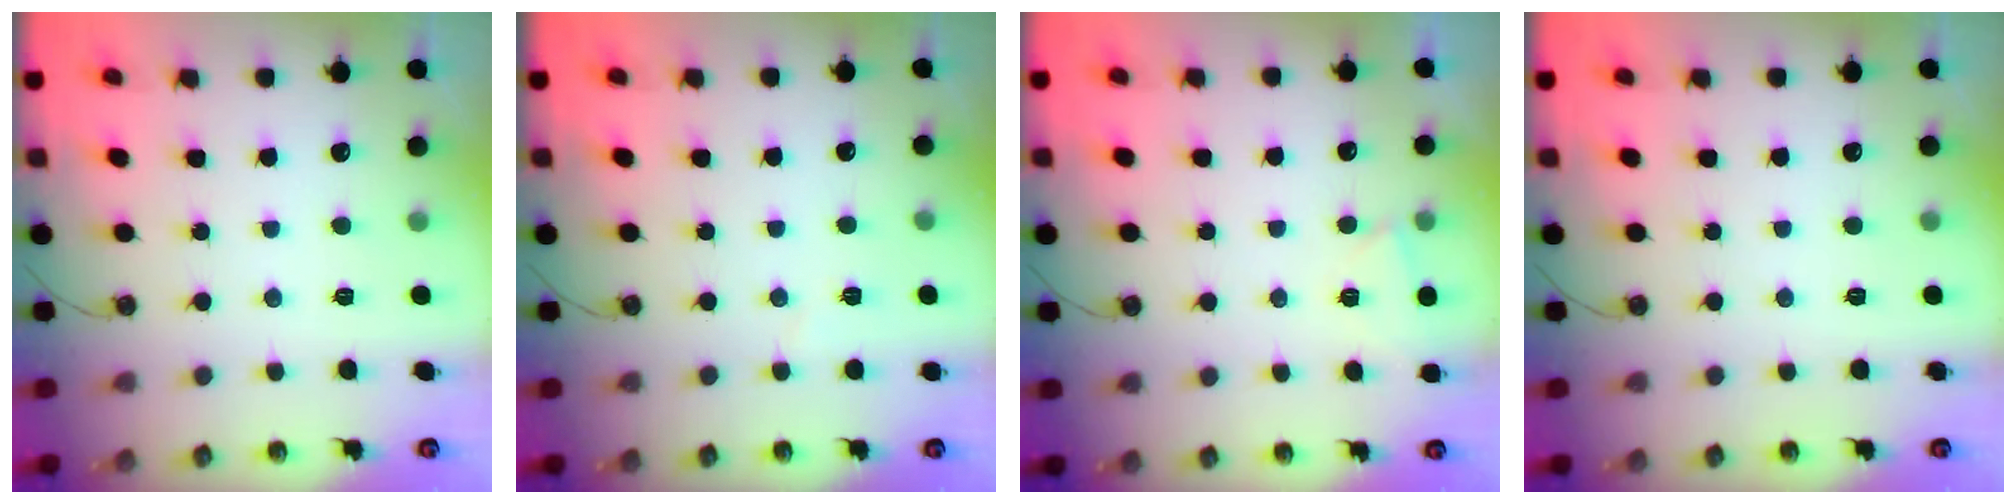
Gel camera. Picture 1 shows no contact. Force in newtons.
{"total": 2.3, "press": 1.7, "slide": 1.6}
{"total": 2.5, "press": 2.5, "slide": 0.4}
{"total": 0.0}